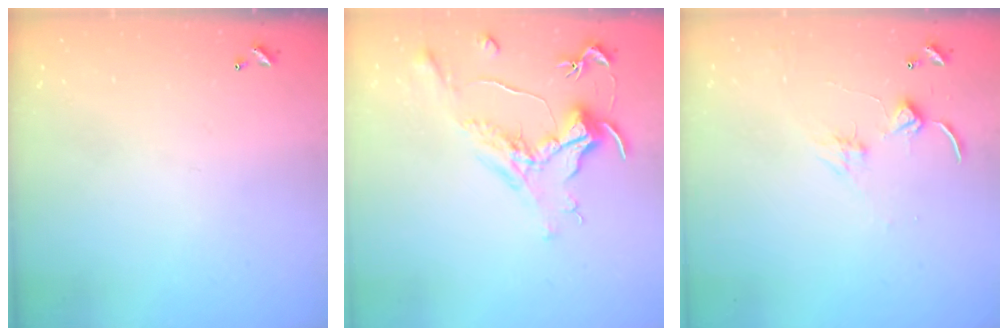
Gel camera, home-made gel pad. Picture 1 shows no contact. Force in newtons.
{"total": 1.5, "press": 1.2, "slide": 0.9}
{"total": 2.4, "press": 2.3, "slide": 0.4}